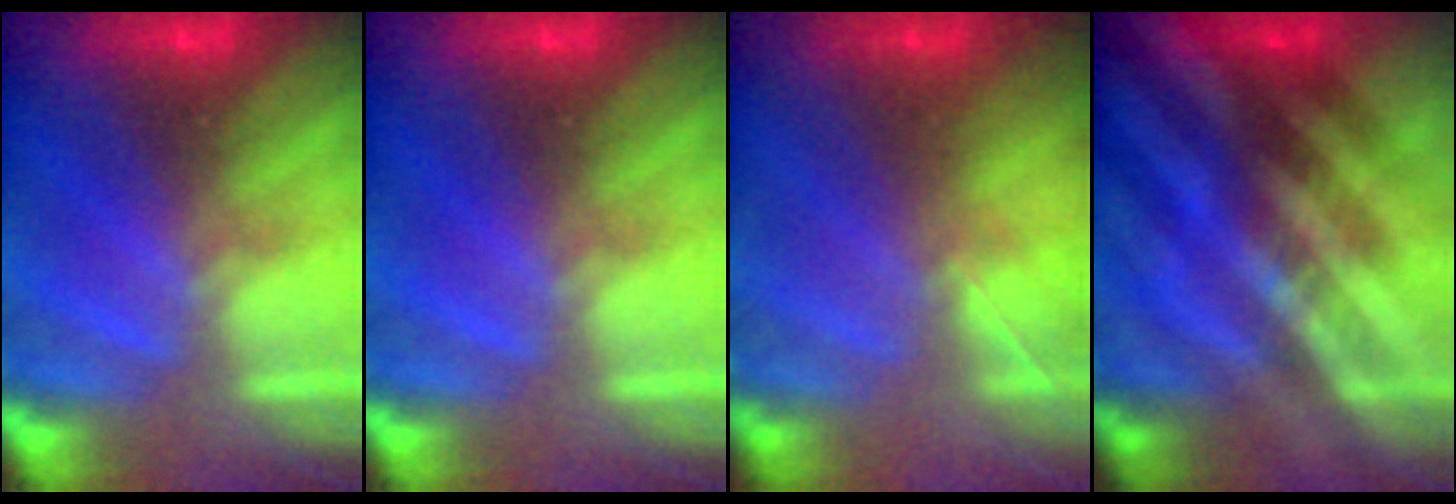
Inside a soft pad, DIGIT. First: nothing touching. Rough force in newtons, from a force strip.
{"total": 0.0}
{"total": 1.6}
{"total": 8.5}